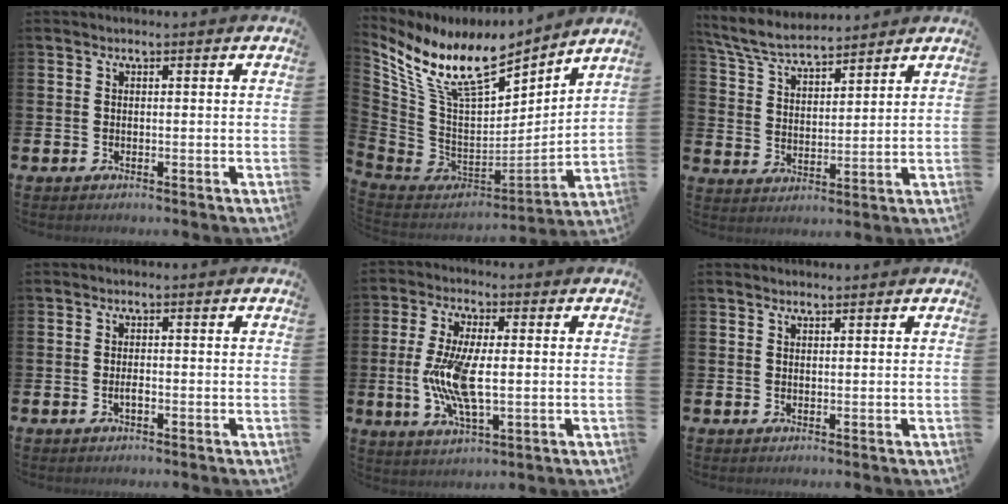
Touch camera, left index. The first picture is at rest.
{"total": 11.9, "force": [9.0, 4.1, 6.5], "torque": [-0.176, -0.056, 0.162]}
{"total": 6.6, "force": [6.3, 1.2, 1.5], "torque": [-0.056, -0.027, 0.115]}
{"total": 1.0, "force": [-0.3, 0.3, 0.9], "torque": [-0.021, 0.000, -0.005]}
{"total": 9.4, "force": [-0.2, 3.7, 8.6], "torque": [-0.177, -0.005, -0.006]}
{"total": 1.1, "force": [1.1, 0.2, 0.2], "torque": [0.008, -0.003, 0.016]}